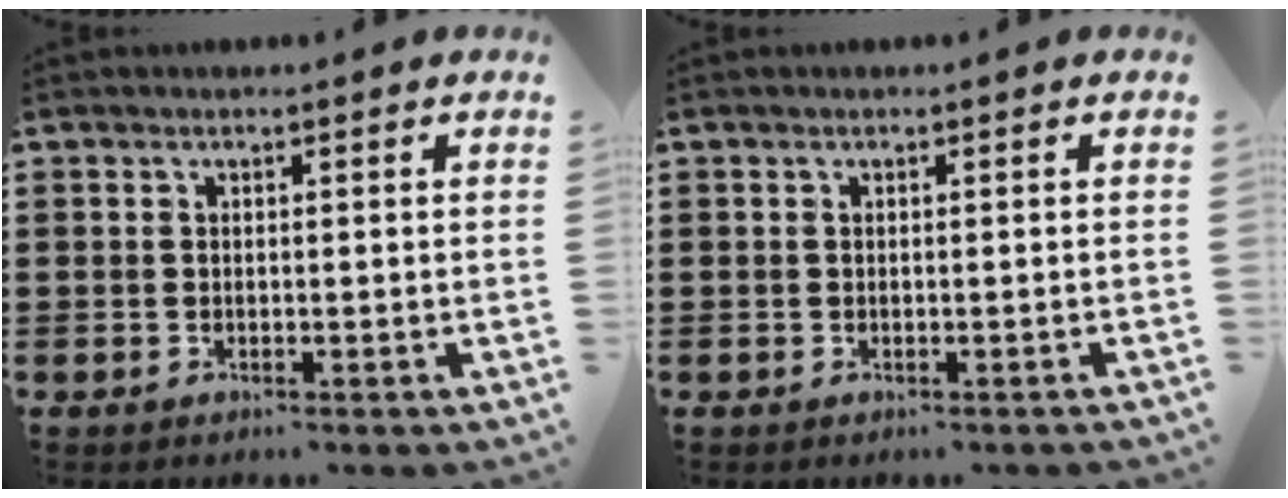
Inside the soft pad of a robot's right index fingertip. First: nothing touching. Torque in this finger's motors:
{"motor_torque": [-0.04, -0.02, 0.01, 0.00]}